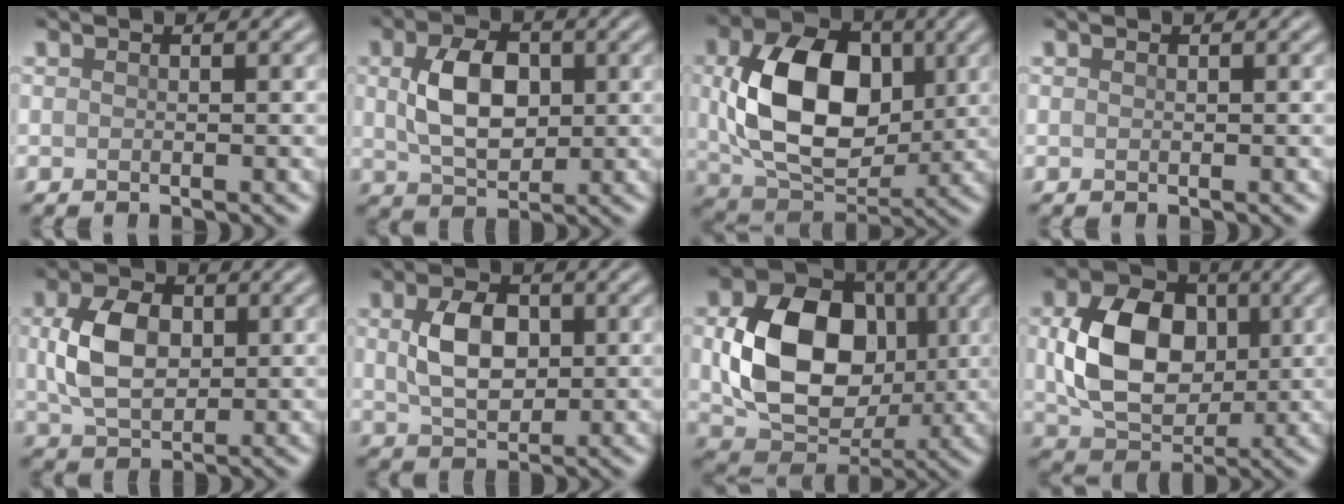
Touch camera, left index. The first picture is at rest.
{"total": 5.9, "force": [0.8, 3.9, 4.5], "torque": [-0.092, 0.001, 0.015]}
{"total": 11.0, "force": [1.1, 7.4, 8.0], "torque": [-0.157, -0.001, 0.026]}
{"total": 0.0}
{"total": 5.8, "force": [0.7, 4.0, 4.2], "torque": [-0.092, 0.003, 0.014]}
{"total": 5.2, "force": [0.7, 3.4, 3.9], "torque": [-0.084, 0.002, 0.012]}
{"total": 11.4, "force": [0.5, 8.5, 7.5], "torque": [-0.151, -0.006, 0.017]}
{"total": 8.9, "force": [0.8, 6.4, 6.1], "torque": [-0.124, 0.001, 0.018]}